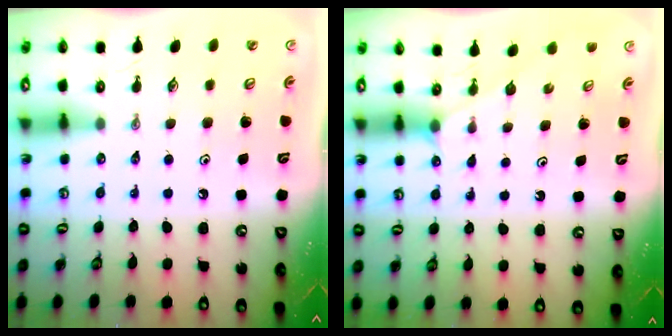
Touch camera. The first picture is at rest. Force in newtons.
{"total": 2.1, "press": 2.0, "slide": 0.3}